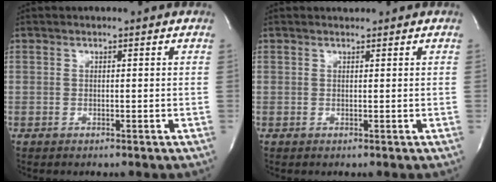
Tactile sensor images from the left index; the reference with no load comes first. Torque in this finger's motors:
{"motor_torque": [0.00, -0.44, 0.06, -0.01]}